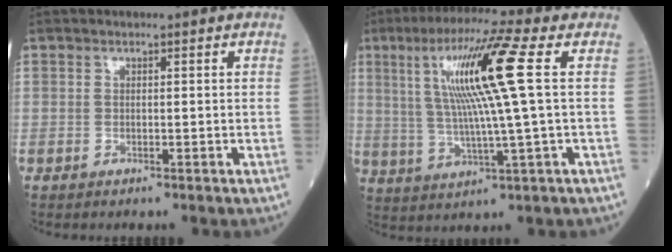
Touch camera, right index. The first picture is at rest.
{"total": 13.4, "force": [3.4, -1.1, 12.9], "torque": [-0.242, 0.012, 0.060]}